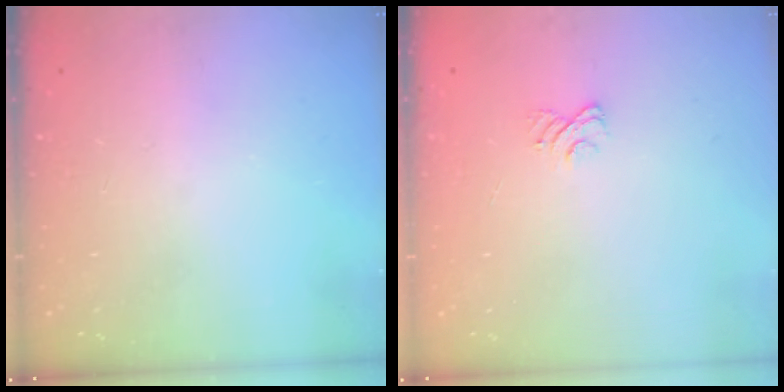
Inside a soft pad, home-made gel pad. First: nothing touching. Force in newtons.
{"total": 3.5, "press": 3.3, "slide": 1.2}